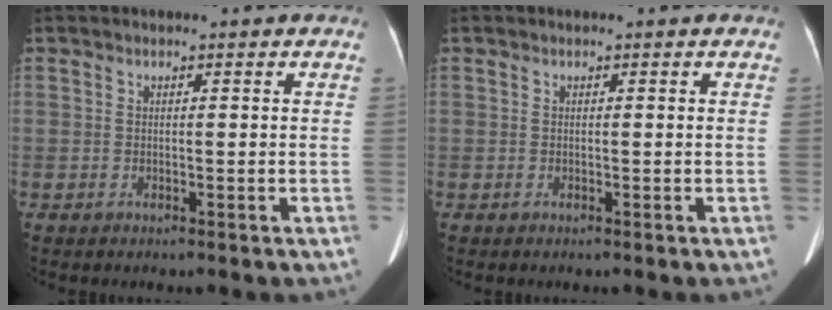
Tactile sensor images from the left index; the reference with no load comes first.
{"total": 0.0}